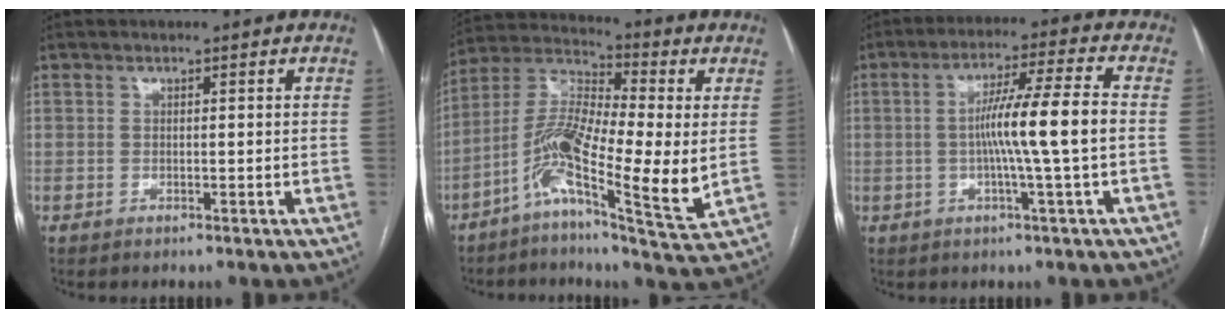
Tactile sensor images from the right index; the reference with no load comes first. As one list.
[{"total": 15.5, "force": [-2.4, 2.8, 15.1], "torque": [-0.298, 0.006, -0.054]}, {"total": 9.6, "force": [-0.7, -1.2, 9.5], "torque": [-0.166, 0.011, -0.014]}]